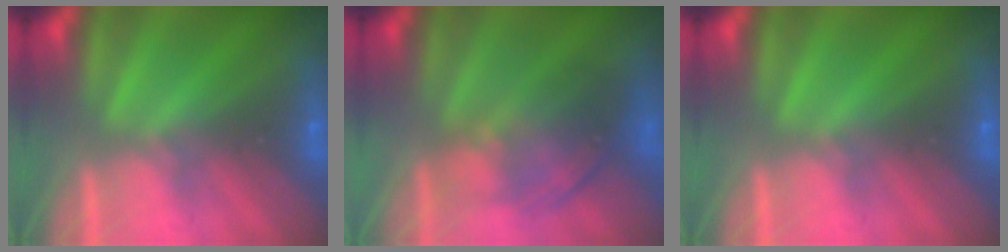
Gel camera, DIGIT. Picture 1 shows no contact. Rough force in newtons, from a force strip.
{"total": 7.2}
{"total": 0.0}